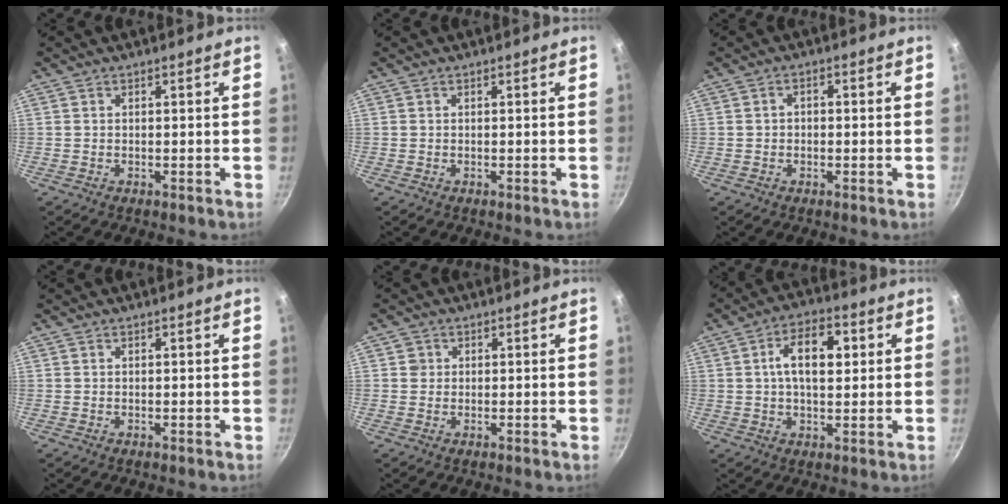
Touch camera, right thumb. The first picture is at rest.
{"total": 0.0}
{"total": 1.8, "force": [-0.2, 1.4, 1.1], "torque": [-0.017, 0.007, -0.007]}
{"total": 0.0}
{"total": 1.8, "force": [0.4, 1.7, 0.3], "torque": [0.003, 0.004, 0.003]}
{"total": 10.0, "force": [2.0, 5.5, 8.0], "torque": [-0.112, 0.008, 0.024]}